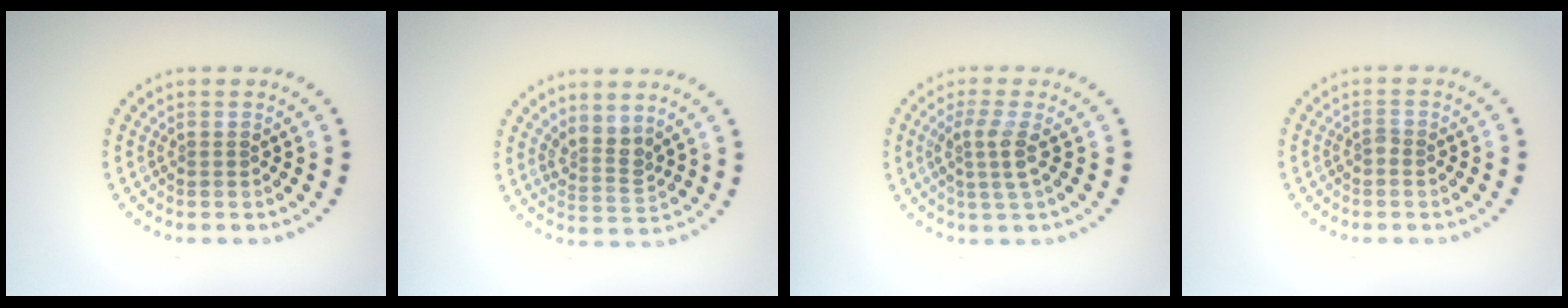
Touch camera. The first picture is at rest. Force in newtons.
{"total": 2.6, "press": 1.9, "slide": 1.7}
{"total": 2.5, "press": 2.1, "slide": 1.5}
{"total": 0.6, "press": 0.5, "slide": 0.3}